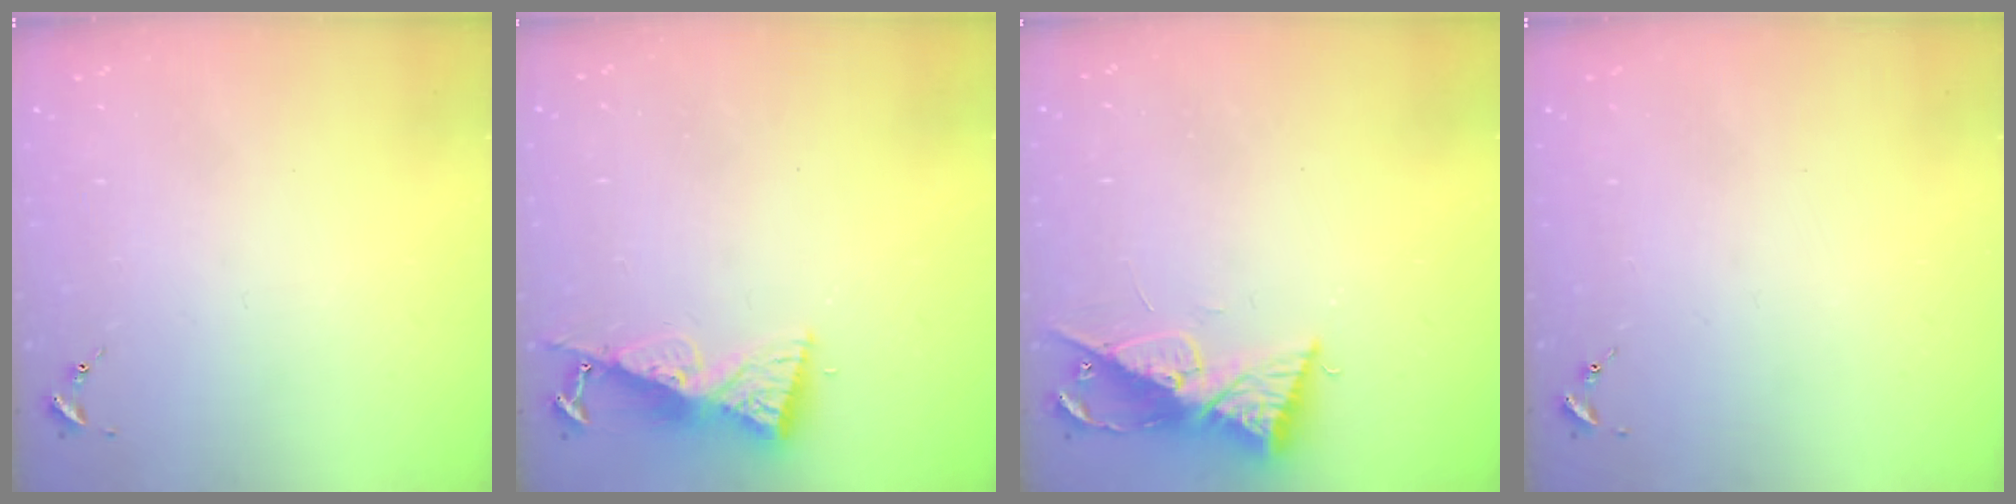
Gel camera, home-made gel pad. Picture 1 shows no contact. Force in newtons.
{"total": 8.6, "press": 8.6, "slide": 0.6}
{"total": 9.7, "press": 9.7, "slide": 0.6}
{"total": 0.0}